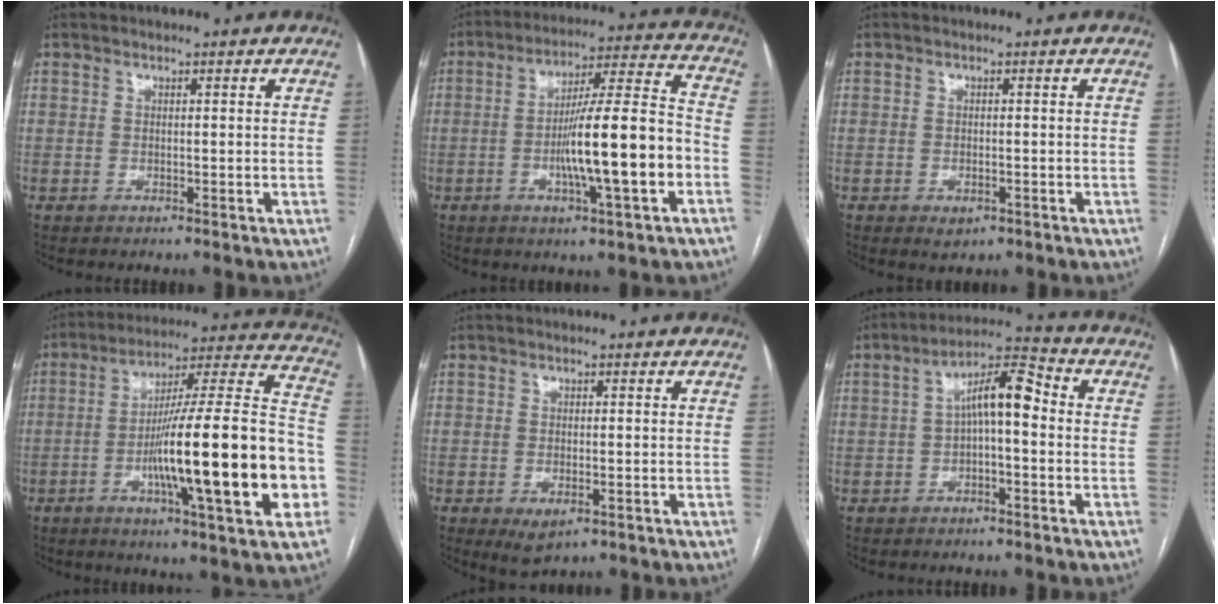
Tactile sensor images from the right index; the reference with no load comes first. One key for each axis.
{"total": 15.5, "fx": -4.1, "fy": 0.8, "fz": 14.9, "tx": -0.243, "ty": 0.009, "tz": -0.065}
{"total": 2.0, "fx": -1.0, "fy": 1.1, "fz": 1.3, "tx": -0.016, "ty": 0.000, "tz": -0.007}
{"total": 25.9, "fx": -6.6, "fy": 1.5, "fz": 25.0, "tx": -0.322, "ty": 0.006, "tz": -0.106}
{"total": 3.5, "fx": -1.6, "fy": 1.6, "fz": 2.6, "tx": -0.044, "ty": -0.005, "tz": -0.015}
{"total": 7.9, "fx": 0.1, "fy": 2.2, "fz": 7.6, "tx": -0.131, "ty": 0.035, "tz": -0.002}